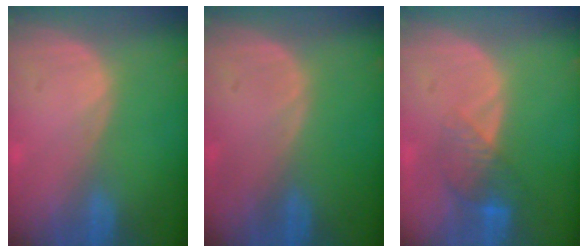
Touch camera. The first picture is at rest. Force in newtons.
{"total": 0.0}
{"total": 4.4, "press": 3.8, "slide": 2.1}